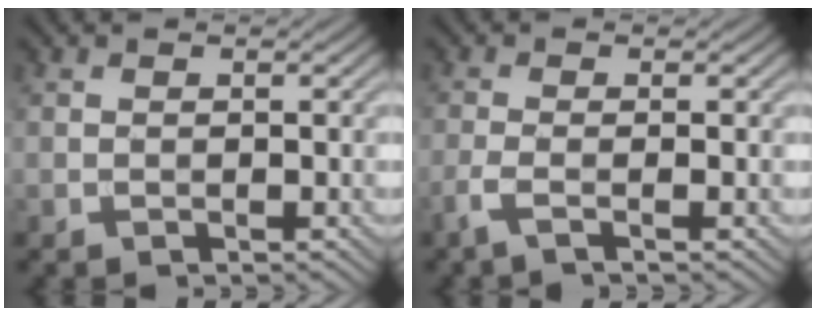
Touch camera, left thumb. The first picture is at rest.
{"total": 2.4, "force": [-1.2, 0.3, 2.0], "torque": [-0.042, 0.001, -0.039]}